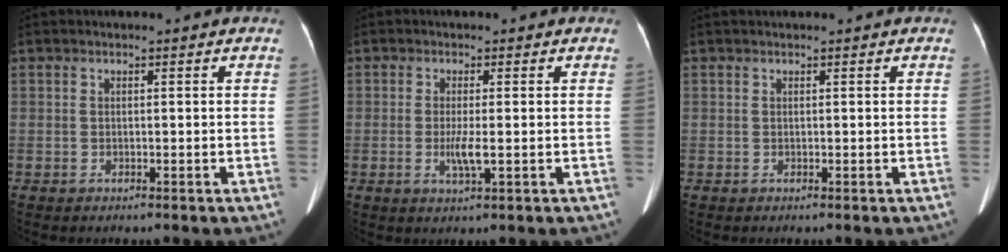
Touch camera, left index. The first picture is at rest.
{"total": 2.9, "force": [-0.4, 0.2, 2.9], "torque": [-0.063, -0.007, -0.005]}
{"total": 1.0, "force": [0.9, 0.2, 0.2], "torque": [-0.007, 0.021, 0.018]}